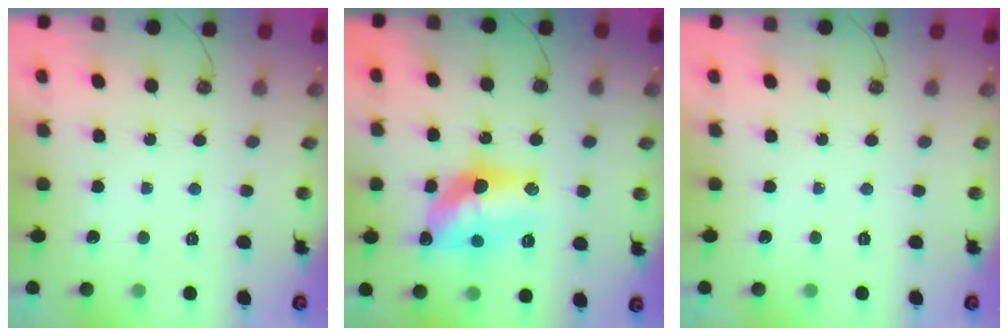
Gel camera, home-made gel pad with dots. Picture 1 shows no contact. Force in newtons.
{"total": 13.6, "press": 13.5, "slide": 1.1}
{"total": 0.0}